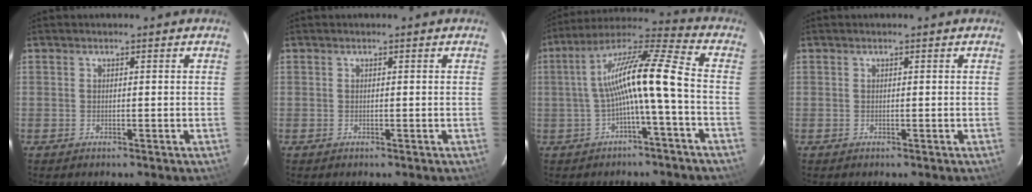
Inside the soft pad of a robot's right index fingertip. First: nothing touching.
{"total": 0.0}
{"total": 12.3, "force": [-2.1, 0.4, 12.1], "torque": [-0.234, 0.022, -0.041]}
{"total": 0.0}